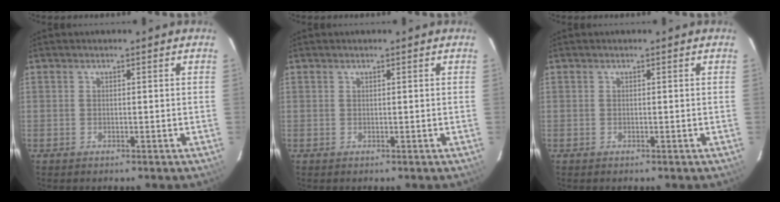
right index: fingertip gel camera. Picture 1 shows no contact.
{"total": 0.0}
{"total": 0.0}